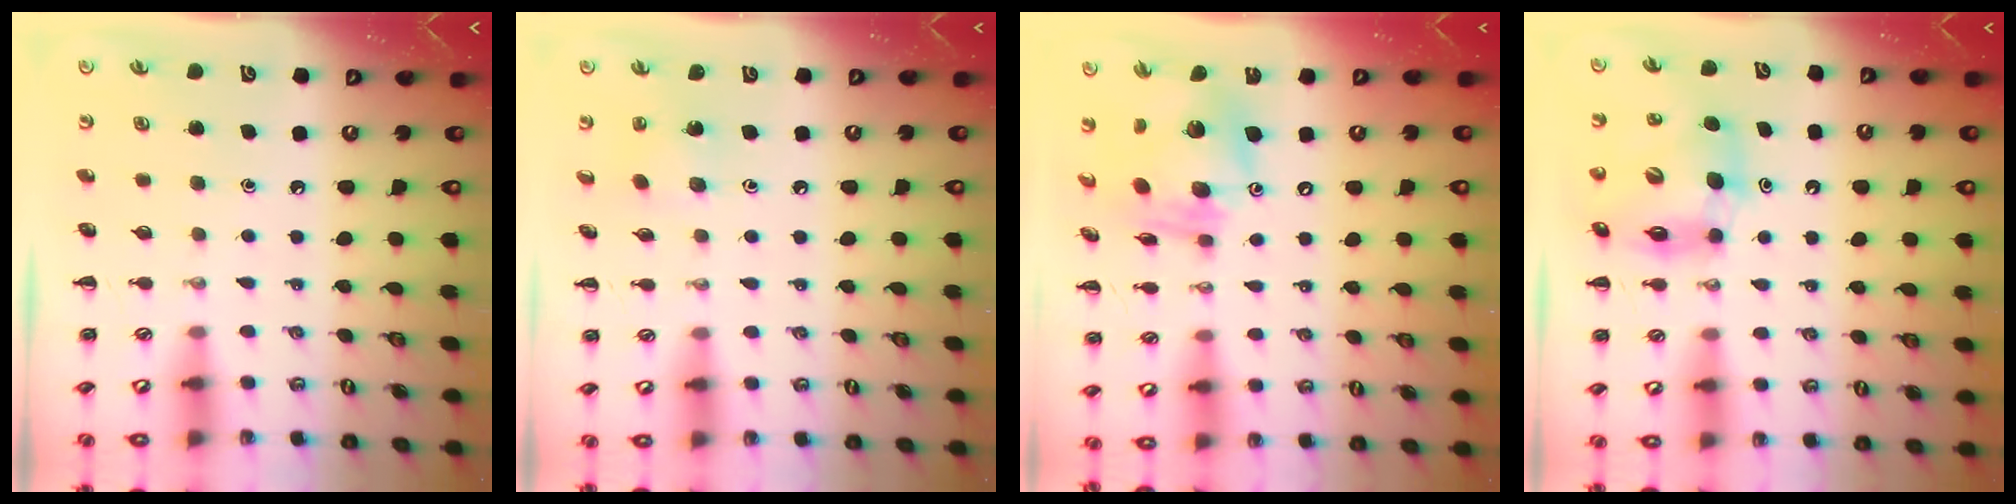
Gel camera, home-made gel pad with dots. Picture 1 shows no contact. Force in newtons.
{"total": 3.0, "press": 2.8, "slide": 1.0}
{"total": 14.7, "press": 14.3, "slide": 3.6}
{"total": 9.3, "press": 9.0, "slide": 2.2}